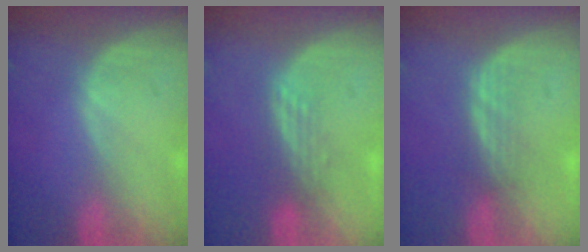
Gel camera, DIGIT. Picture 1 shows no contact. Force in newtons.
{"total": 3.0, "press": 2.5, "slide": 1.7}
{"total": 2.2, "press": 2.2, "slide": 0.4}